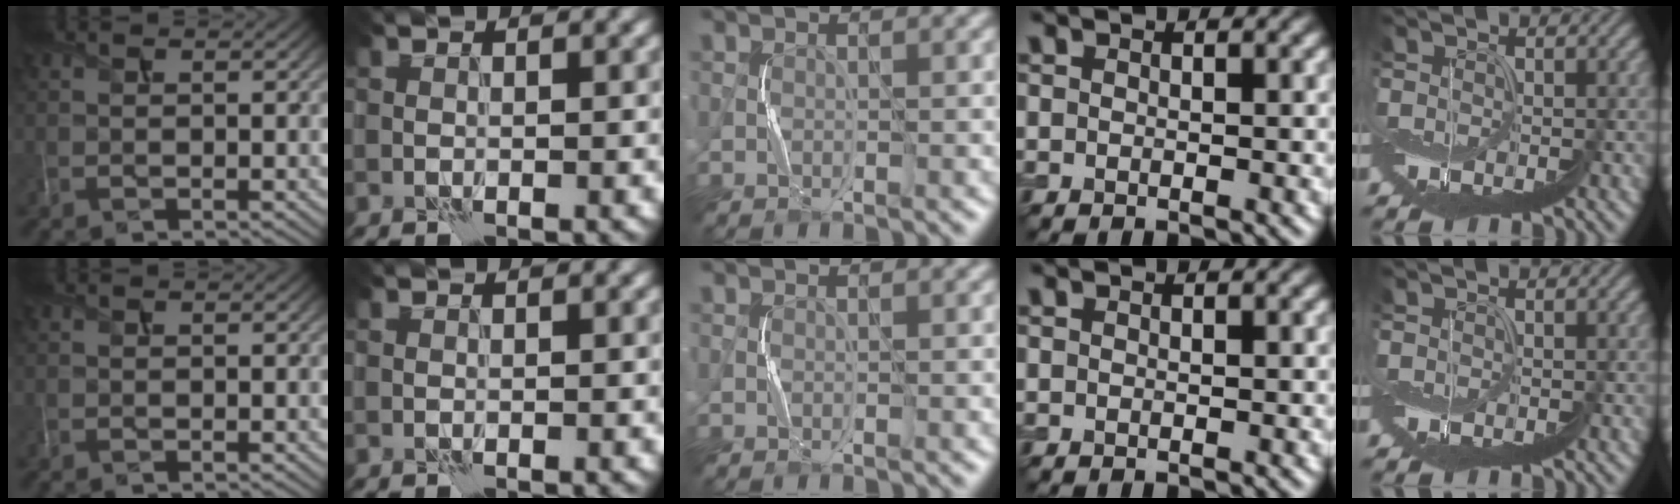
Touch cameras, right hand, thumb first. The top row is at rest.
{}